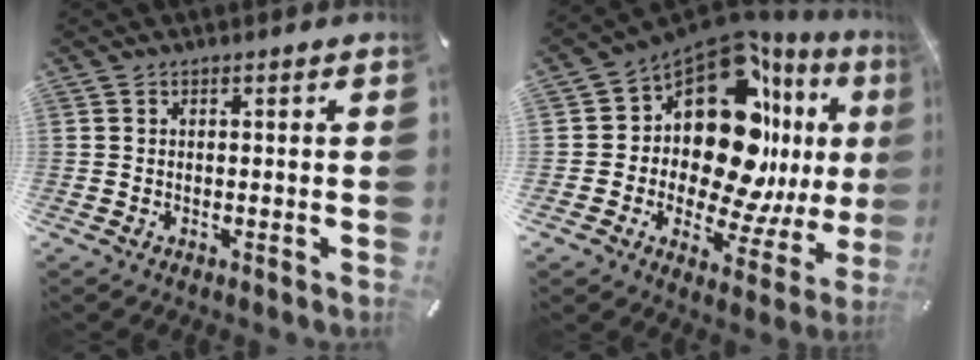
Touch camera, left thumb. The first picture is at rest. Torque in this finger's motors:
{"motor_torque": [0.80, 1.83, 1.07, 0.29, 0.18]}